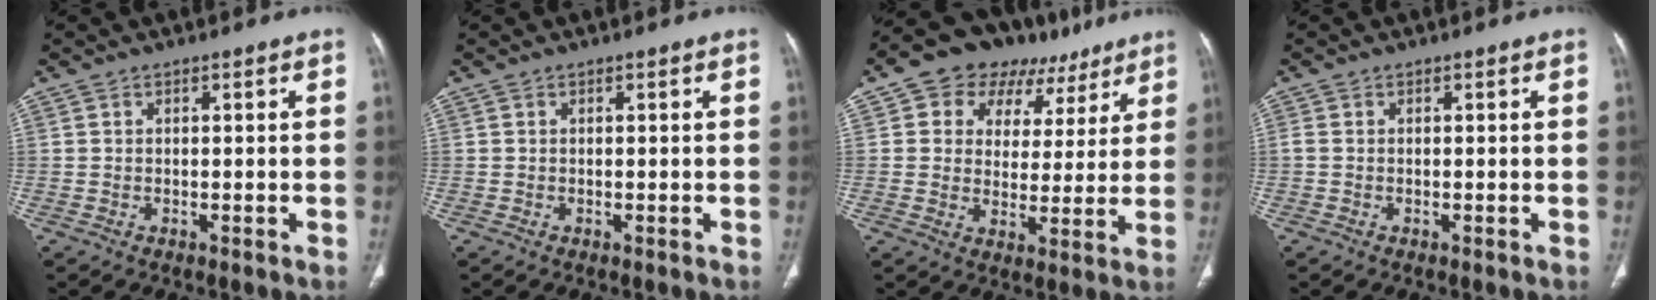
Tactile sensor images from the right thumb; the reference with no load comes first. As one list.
[{"total": 0.0}, {"total": 15.2, "force": [8.2, 10.8, 7.0], "torque": [-0.046, 0.000, 0.122]}, {"total": 0.6, "force": [-0.1, 0.3, 0.5], "torque": [-0.012, -0.002, -0.004]}]